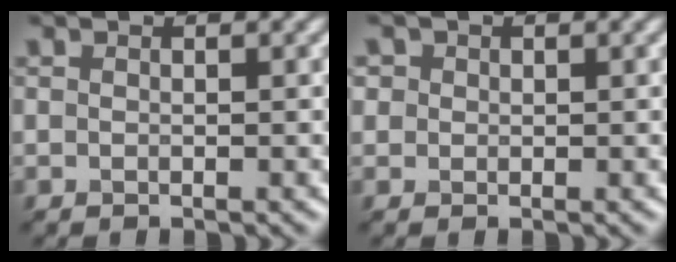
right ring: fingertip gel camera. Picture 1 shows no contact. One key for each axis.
{"total": 0.7, "fx": 0.2, "fy": 0.1, "fz": -0.7, "tx": 0.000, "ty": 0.003, "tz": 0.012}